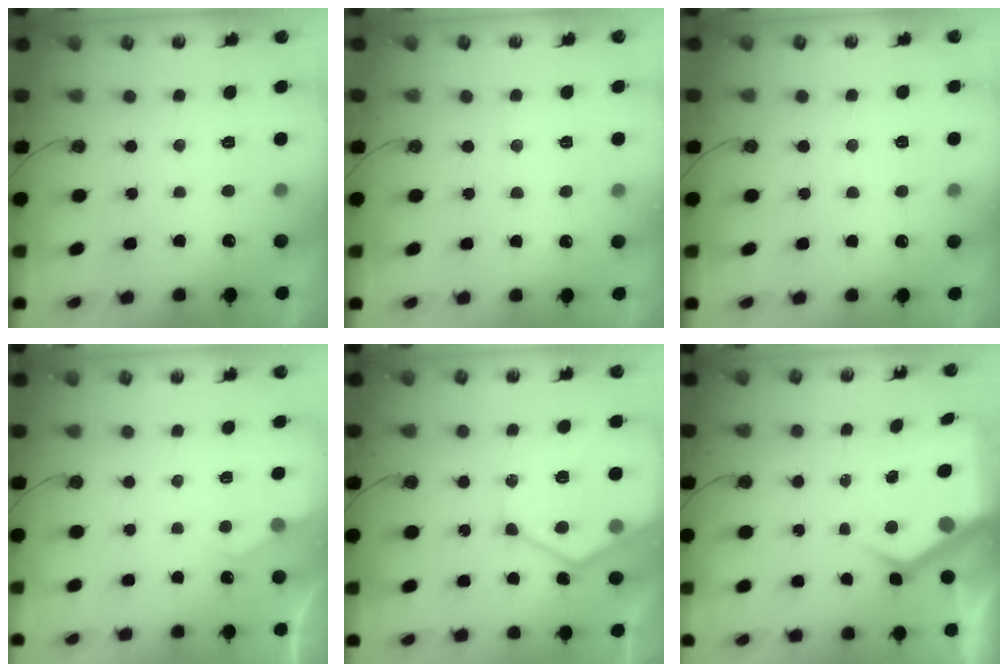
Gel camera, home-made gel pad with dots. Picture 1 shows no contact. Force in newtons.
{"total": 4.7, "press": 4.7, "slide": 0.6}
{"total": 6.8, "press": 6.8, "slide": 0.6}
{"total": 3.3, "press": 3.2, "slide": 0.5}
{"total": 15.0, "press": 14.9, "slide": 1.5}
{"total": 7.2, "press": 7.2, "slide": 1.0}